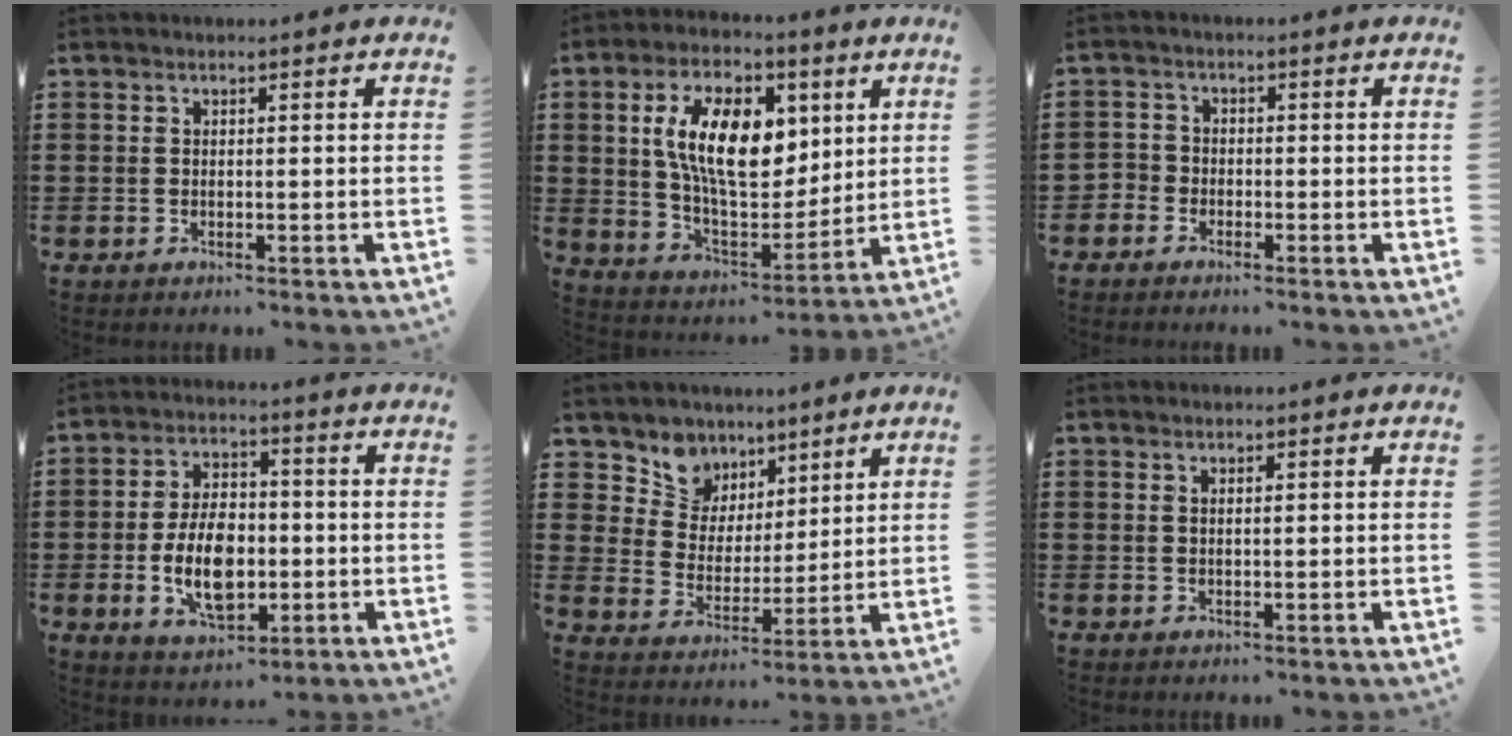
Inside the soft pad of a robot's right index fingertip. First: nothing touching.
{"total": 13.1, "force": [4.4, 7.1, 10.0], "torque": [-0.192, 0.013, 0.082]}
{"total": 2.1, "force": [-1.8, 1.2, -0.2], "torque": [-0.004, 0.002, -0.040]}
{"total": 9.7, "force": [-1.8, 5.6, 7.7], "torque": [-0.137, -0.003, -0.038]}
{"total": 7.7, "force": [5.6, 5.3, 0.0], "torque": [-0.046, -0.037, 0.104]}
{"total": 0.5, "force": [0.3, 0.1, 0.4], "torque": [-0.010, 0.001, 0.005]}